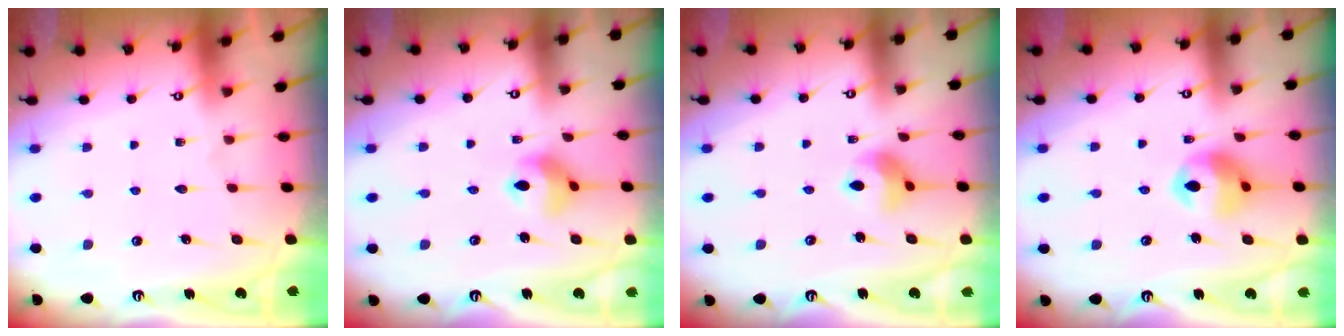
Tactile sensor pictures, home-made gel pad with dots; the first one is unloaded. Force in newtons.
{"total": 8.5, "press": 8.4, "slide": 0.8}
{"total": 7.8, "press": 7.7, "slide": 1.0}
{"total": 11.6, "press": 11.5, "slide": 1.9}